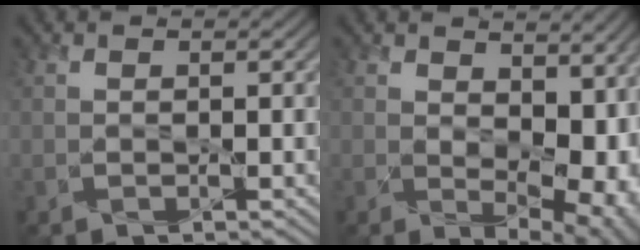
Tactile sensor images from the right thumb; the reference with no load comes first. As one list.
[{"total": 12.7, "force": [1.6, 8.2, 9.5], "torque": [-0.109, -0.021, 0.077]}]